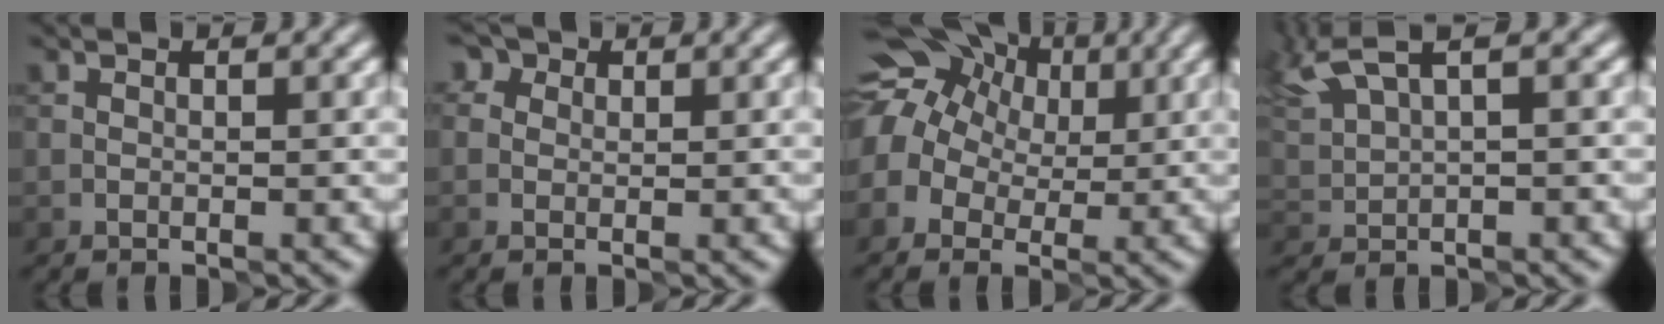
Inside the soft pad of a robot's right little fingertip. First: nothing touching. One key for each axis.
{"total": 3.5, "fx": 1.8, "fy": 2.4, "fz": 1.7, "tx": -0.017, "ty": 0.019, "tz": -0.001}
{"total": 12.3, "fx": 4.5, "fy": 9.6, "fz": 6.2, "tx": -0.131, "ty": 0.051, "tz": 0.043}
{"total": 4.7, "fx": 3.4, "fy": 1.1, "fz": 3.0, "tx": -0.078, "ty": 0.022, "tz": 0.073}